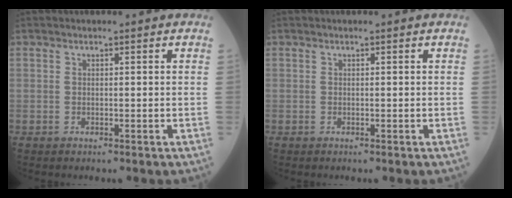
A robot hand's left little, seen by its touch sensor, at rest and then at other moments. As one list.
[{"total": 0.0}]